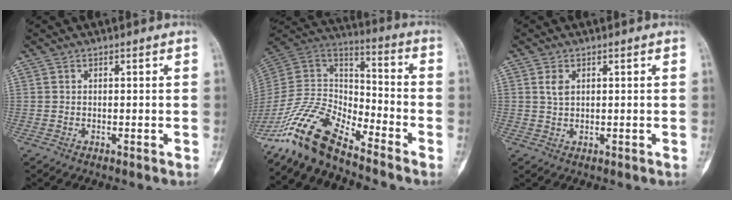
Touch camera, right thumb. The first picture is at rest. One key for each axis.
{"total": 14.0, "fx": -11.8, "fy": 4.4, "fz": 6.1, "tx": -0.109, "ty": 0.088, "tz": -0.236}
{"total": 2.0, "fx": 0.6, "fy": 1.3, "fz": 1.4, "tx": -0.025, "ty": 0.001, "tz": 0.014}